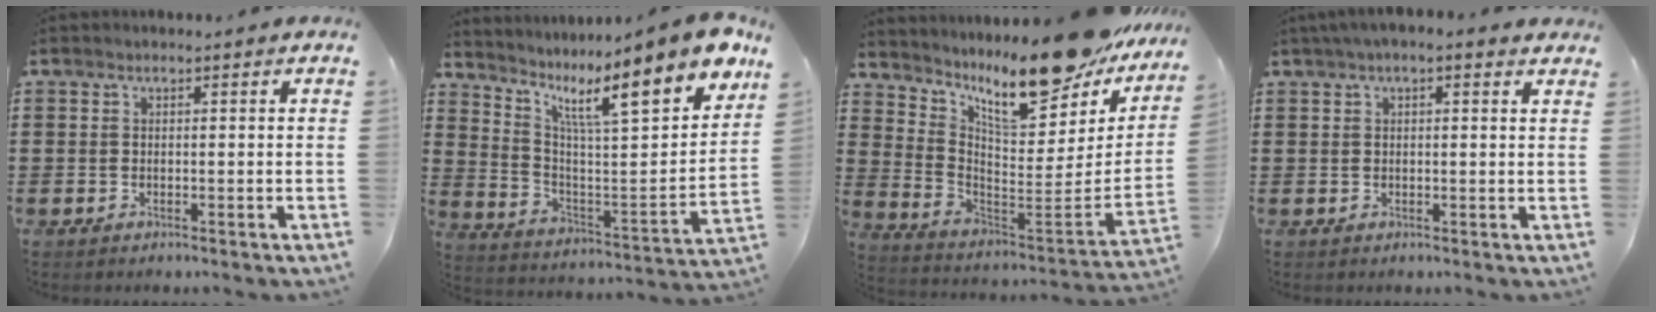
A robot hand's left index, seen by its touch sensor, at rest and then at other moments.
{"total": 12.0, "force": [7.6, 2.5, 9.0], "torque": [-0.157, -0.058, 0.112]}
{"total": 13.8, "force": [10.9, 2.5, 8.1], "torque": [-0.149, -0.090, 0.179]}
{"total": 2.4, "force": [1.4, 0.4, 1.9], "torque": [-0.039, 0.006, 0.025]}